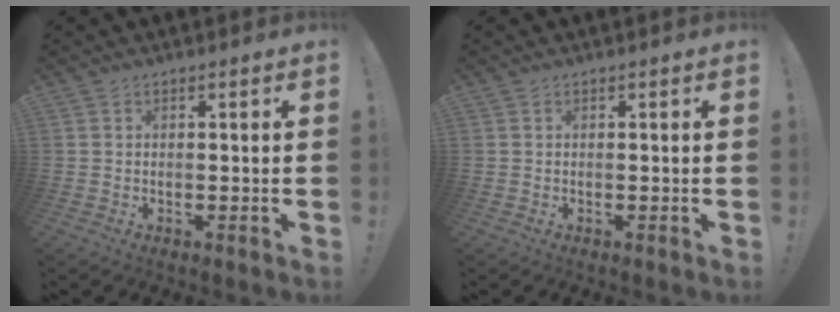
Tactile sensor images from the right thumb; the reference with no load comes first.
{"total": 0.0}